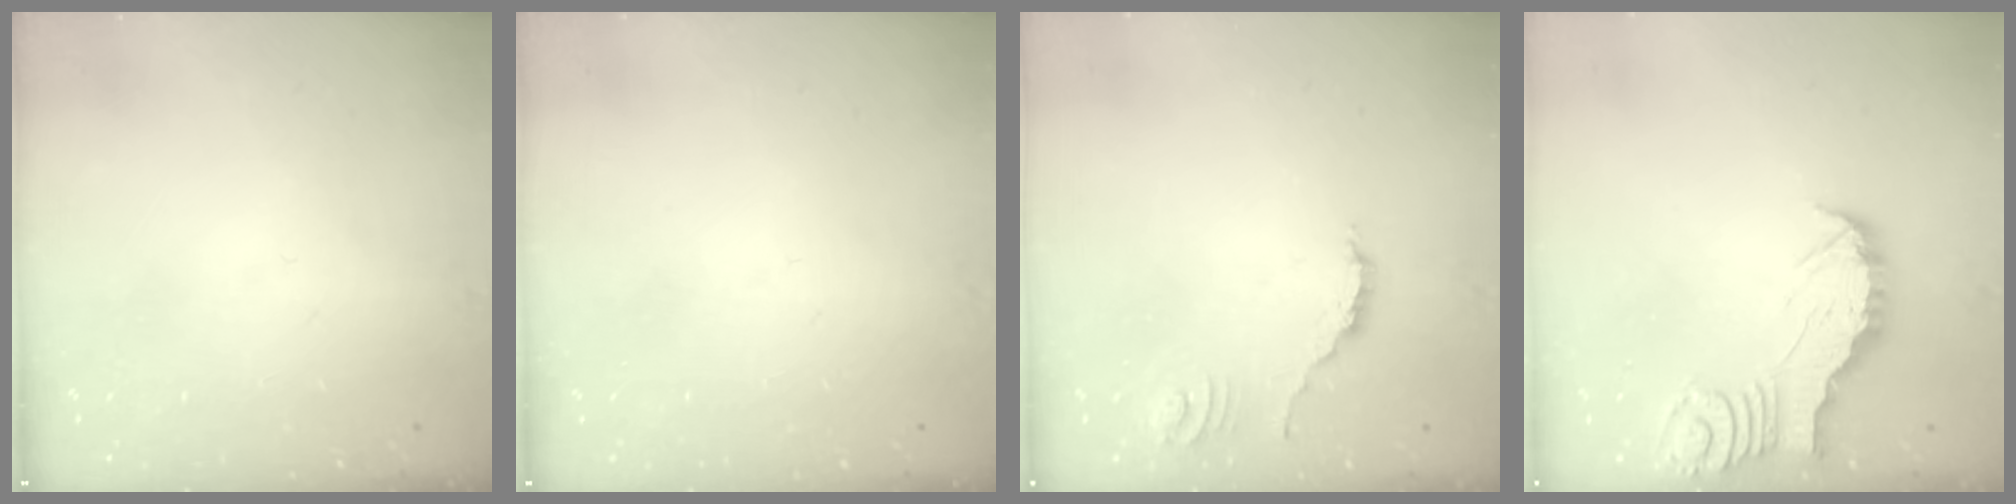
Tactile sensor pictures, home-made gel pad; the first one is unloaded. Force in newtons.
{"total": 0.0}
{"total": 2.0, "press": 2.0, "slide": 0.3}
{"total": 2.7, "press": 2.7, "slide": 0.2}